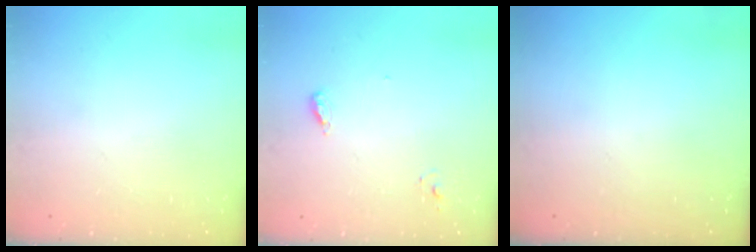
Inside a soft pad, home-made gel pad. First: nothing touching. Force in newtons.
{"total": 5.9, "press": 5.9, "slide": 0.3}
{"total": 0.0}